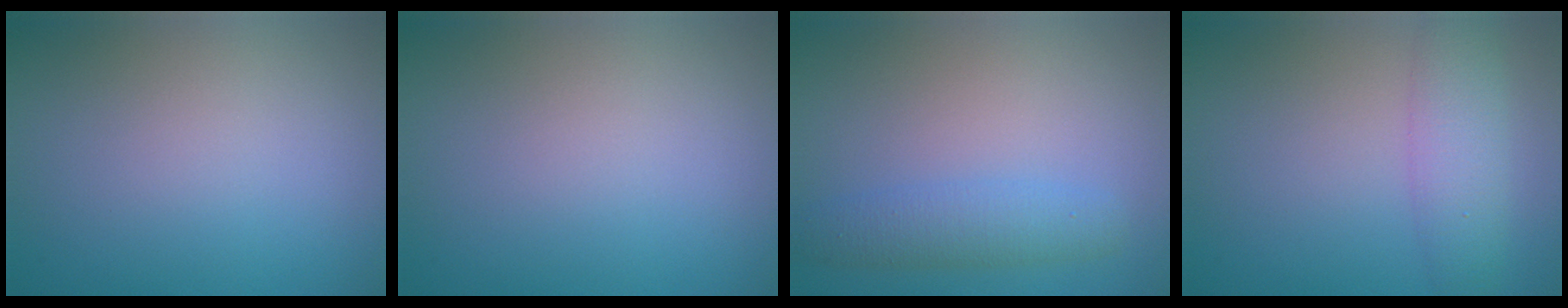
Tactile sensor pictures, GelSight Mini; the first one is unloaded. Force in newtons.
{"total": 0.0}
{"total": 3.1, "press": 3.1, "slide": 0.0}
{"total": 4.1, "press": 4.1, "slide": 0.1}